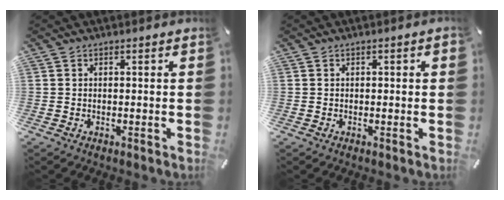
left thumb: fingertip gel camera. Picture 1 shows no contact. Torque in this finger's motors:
{"motor_torque": [0.07, -0.10, 0.04, 0.10, 0.00]}